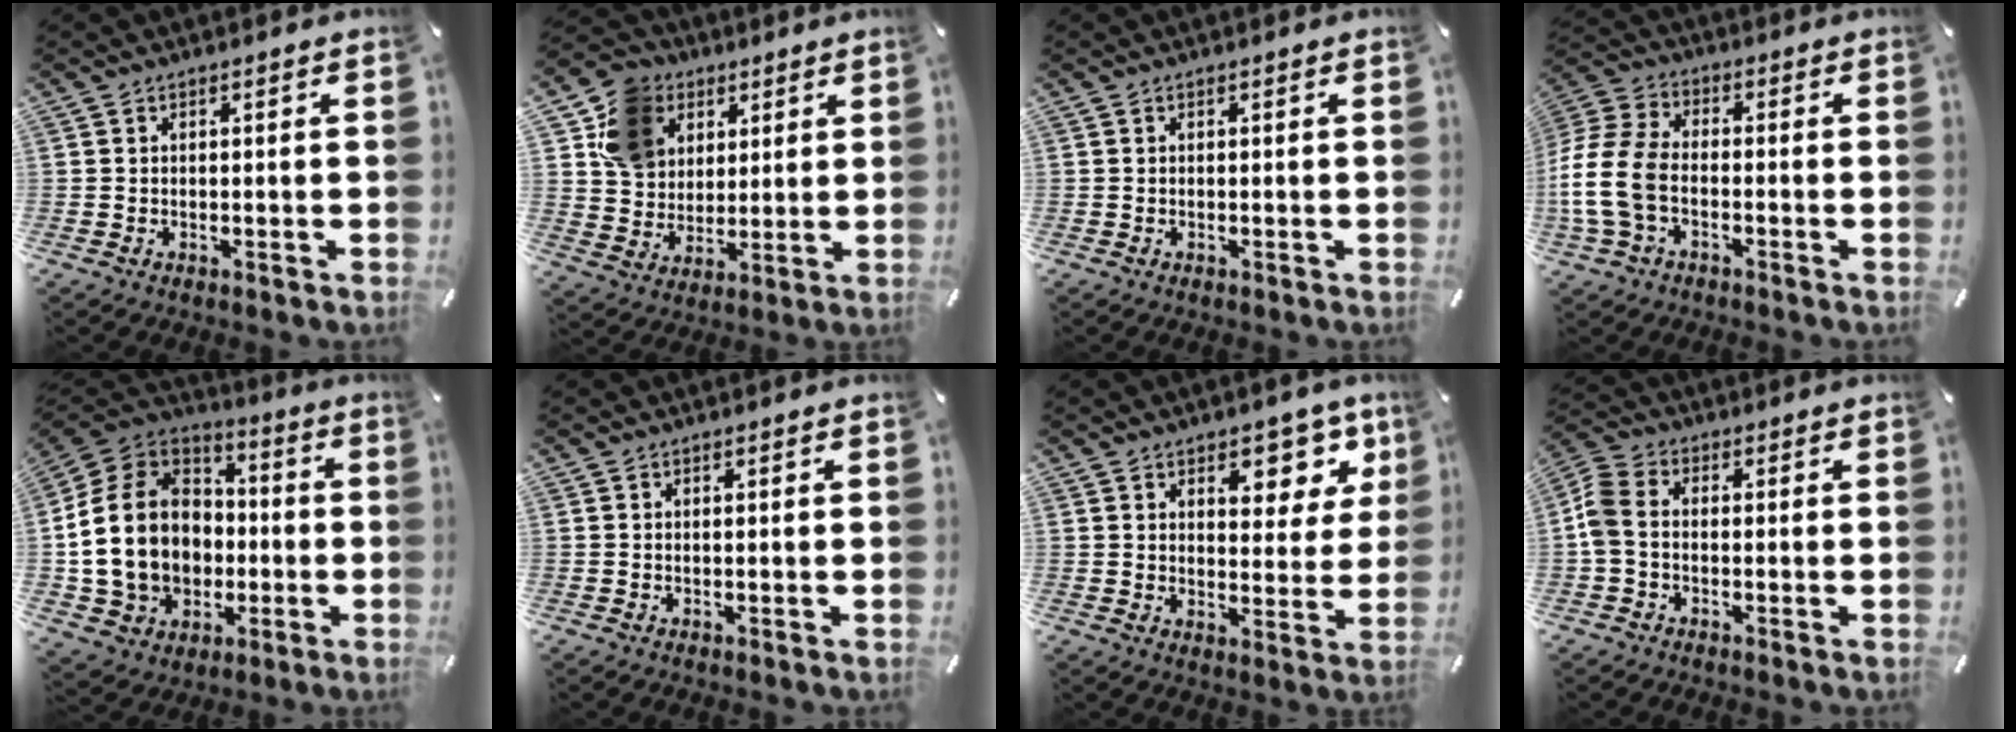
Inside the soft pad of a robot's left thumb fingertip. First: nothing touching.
{"total": 12.2, "force": [5.0, 10.5, 3.9], "torque": [-0.080, -0.012, 0.100]}
{"total": 0.0}
{"total": 12.0, "force": [-3.5, 7.9, 8.4], "torque": [-0.187, 0.013, -0.063]}
{"total": 19.2, "force": [-2.5, 16.1, 10.1], "torque": [-0.215, 0.012, -0.035]}
{"total": 0.0}
{"total": 8.3, "force": [4.7, 4.9, 4.7], "torque": [-0.038, -0.028, 0.073]}
{"total": 6.0, "force": [-1.1, 4.2, 4.2], "torque": [-0.105, 0.008, -0.024]}